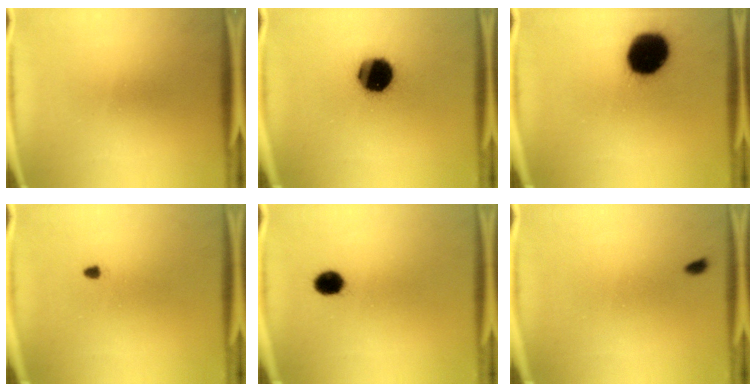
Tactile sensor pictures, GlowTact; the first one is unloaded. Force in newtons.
{"total": 16.0}
{"total": 19.4}
{"total": 0.8}
{"total": 4.6}
{"total": 0.7}